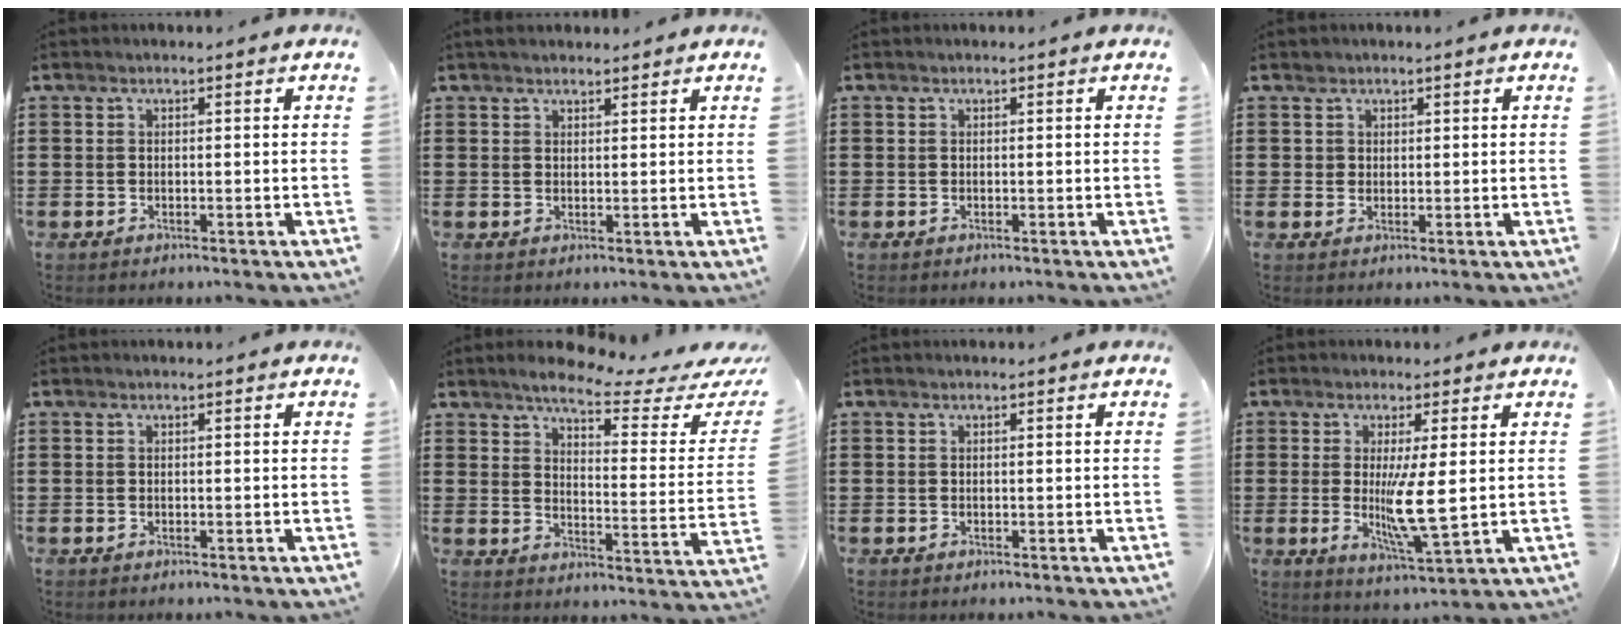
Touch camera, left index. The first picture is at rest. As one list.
[{"total": 1.4, "force": [1.3, 0.5, 0.1], "torque": [-0.005, 0.003, 0.025]}, {"total": 0.0}, {"total": 1.9, "force": [1.1, 1.5, -0.1], "torque": [-0.004, 0.005, 0.022]}, {"total": 0.0}, {"total": 5.8, "force": [5.0, 0.3, 3.0], "torque": [-0.068, -0.034, 0.076]}, {"total": 0.0}, {"total": 7.5, "force": [0.5, 0.9, 7.4], "torque": [-0.128, -0.021, 0.004]}]